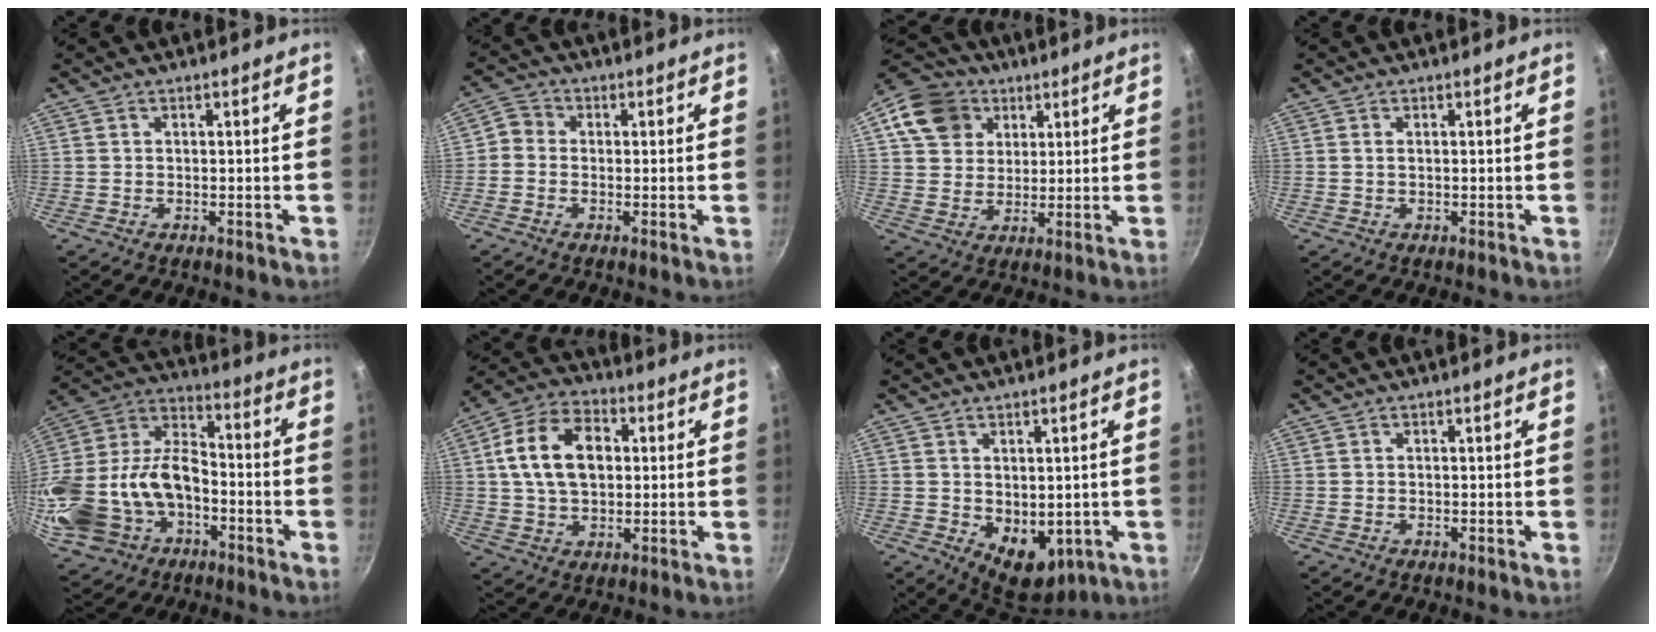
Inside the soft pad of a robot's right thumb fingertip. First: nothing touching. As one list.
[{"total": 3.2, "force": [-0.6, 2.8, 1.4], "torque": [-0.016, 0.013, -0.028]}, {"total": 11.7, "force": [5.0, 9.5, 4.7], "torque": [-0.058, 0.003, 0.080]}, {"total": 0.7, "force": [0.1, 0.4, 0.6], "torque": [-0.011, 0.001, 0.002]}, {"total": 26.7, "force": [-6.9, 18.8, 17.7], "torque": [-0.369, 0.054, -0.115]}, {"total": 14.0, "force": [2.3, 9.6, 10.0], "torque": [-0.155, 0.014, 0.028]}, {"total": 8.4, "force": [-0.8, 5.8, 6.1], "torque": [-0.056, -0.015, 0.008]}, {"total": 0.0}]